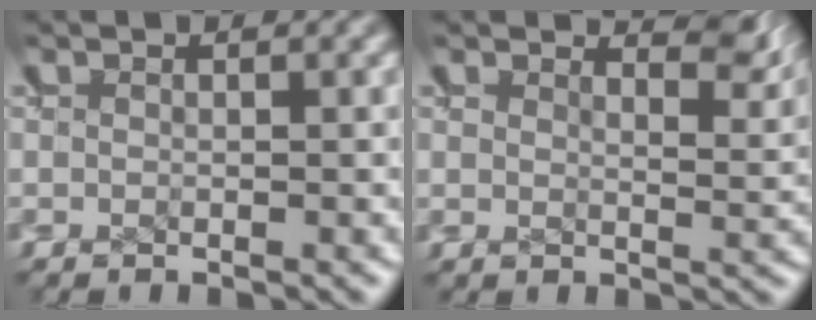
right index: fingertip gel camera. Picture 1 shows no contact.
{"total": 3.7, "force": [3.1, 0.3, 1.9], "torque": [-0.020, 0.000, 0.051]}